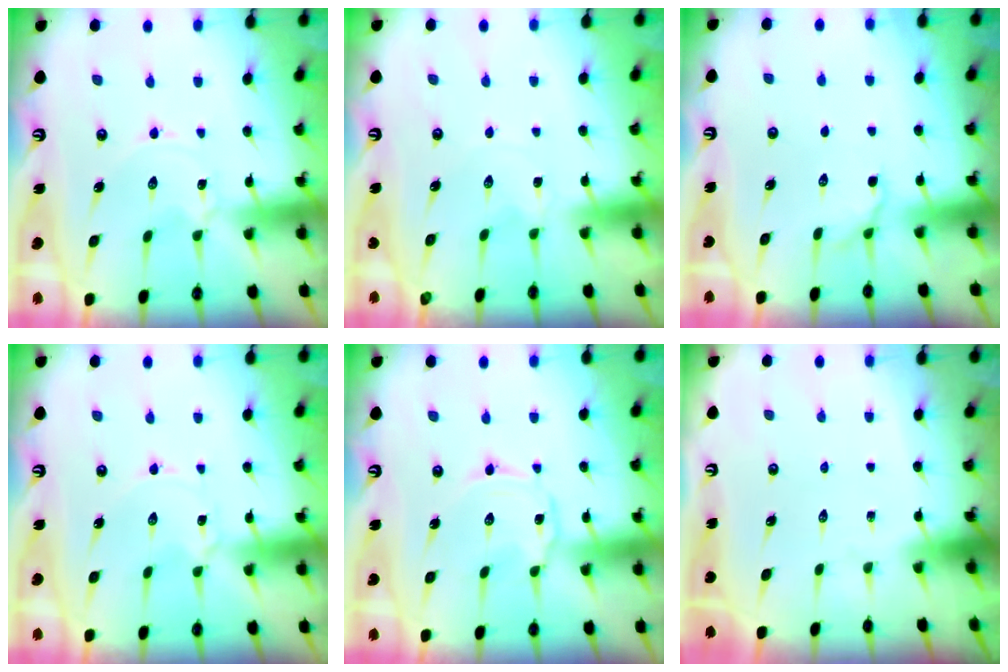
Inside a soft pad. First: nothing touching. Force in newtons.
{"total": 0.0}
{"total": 5.0, "press": 4.7, "slide": 1.8}
{"total": 0.0}
{"total": 2.0, "press": 2.0, "slide": 0.2}
{"total": 0.0}